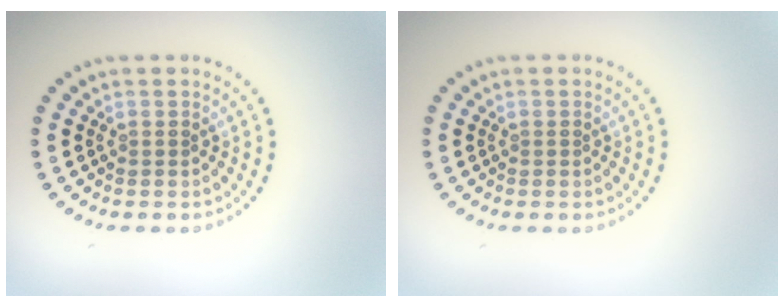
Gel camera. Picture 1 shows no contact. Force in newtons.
{"total": 0.0}